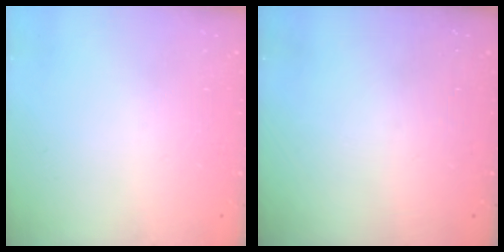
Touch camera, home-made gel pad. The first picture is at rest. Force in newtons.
{"total": 0.0}